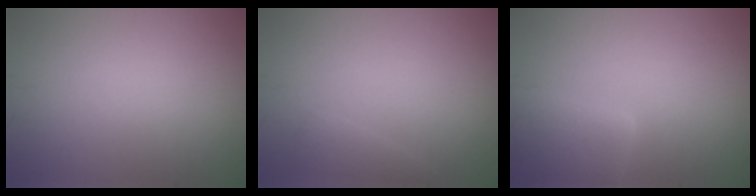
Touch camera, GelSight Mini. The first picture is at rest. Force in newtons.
{"total": 1.1, "press": 1.1, "slide": 0.1}
{"total": 4.8, "press": 4.8, "slide": 0.4}